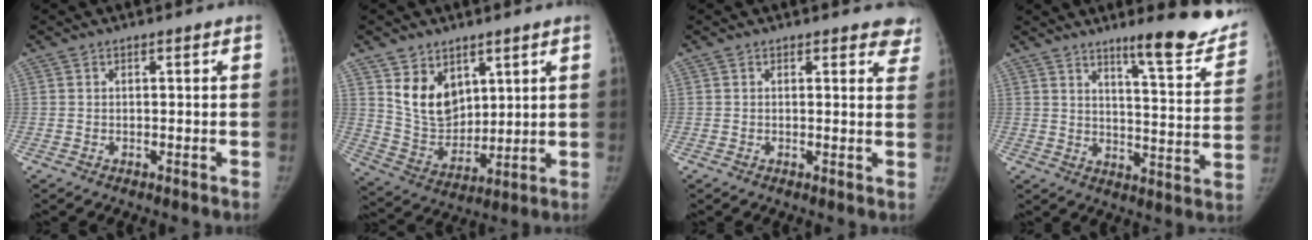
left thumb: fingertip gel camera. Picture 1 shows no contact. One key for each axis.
{"total": 11.1, "fx": 5.5, "fy": 7.7, "fz": 5.8, "tx": -0.066, "ty": -0.045, "tz": 0.120}
{"total": 5.1, "fx": 4.5, "fy": 2.1, "fz": 1.2, "tx": 0.027, "ty": -0.022, "tz": 0.030}
{"total": 15.7, "fx": 11.8, "fy": 2.6, "fz": 10.0, "tx": -0.101, "ty": -0.081, "tz": 0.164}